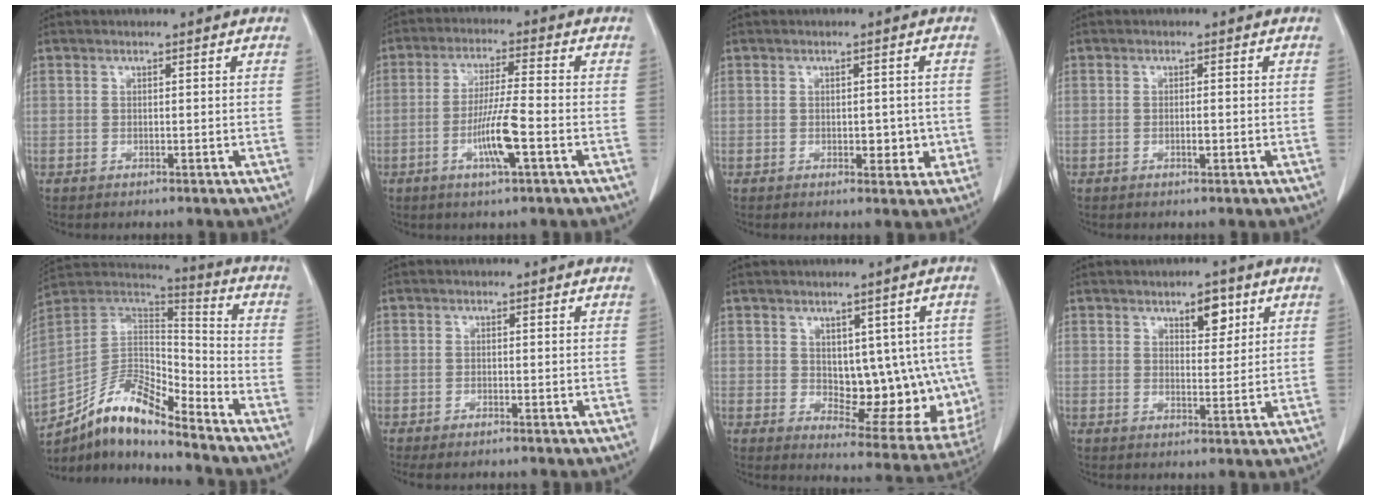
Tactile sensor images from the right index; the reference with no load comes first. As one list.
[{"total": 7.7, "force": [-2.6, 0.0, 7.3], "torque": [-0.136, -0.006, -0.047]}, {"total": 3.4, "force": [-0.5, 2.0, 2.6], "torque": [-0.023, 0.002, 0.003]}, {"total": 1.1, "force": [-0.2, 0.3, 1.0], "torque": [-0.019, 0.002, -0.001]}, {"total": 13.8, "force": [-11.3, 3.1, 7.3], "torque": [-0.124, 0.033, -0.207]}, {"total": 2.3, "force": [-1.8, 0.5, 1.3], "torque": [-0.018, -0.005, -0.025]}, {"total": 13.4, "force": [0.8, 7.5, 11.1], "torque": [-0.119, 0.006, 0.037]}, {"total": 4.2, "force": [2.4, 1.9, 2.9], "torque": [-0.041, -0.001, 0.036]}]